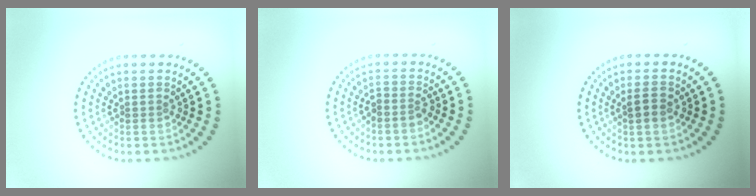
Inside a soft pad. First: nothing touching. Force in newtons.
{"total": 1.4, "press": 1.2, "slide": 0.8}
{"total": 1.9, "press": 1.9, "slide": 0.3}